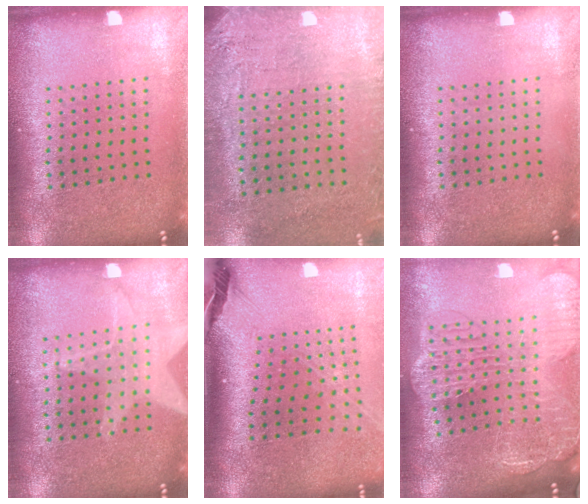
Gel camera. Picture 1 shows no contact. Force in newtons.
{"total": 2.7, "press": 2.3, "slide": 1.4}
{"total": 0.0}
{"total": 0.9, "press": 0.9, "slide": 0.0}
{"total": 2.8, "press": 2.0, "slide": 1.9}
{"total": 3.3, "press": 2.7, "slide": 1.9}